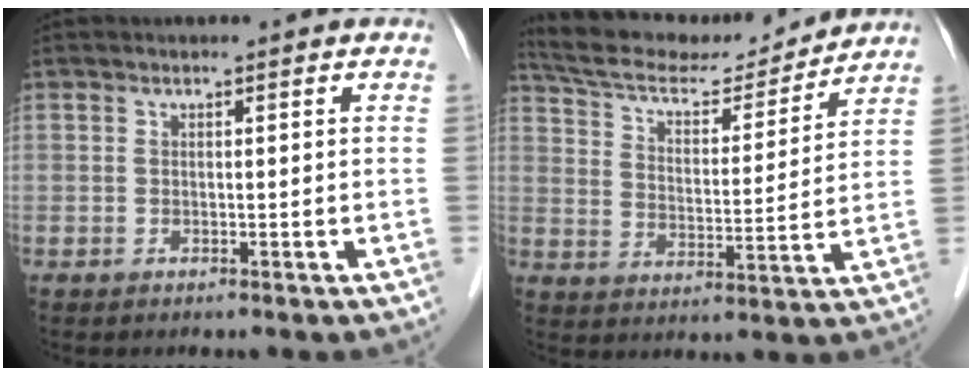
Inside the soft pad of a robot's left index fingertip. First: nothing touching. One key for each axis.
{"total": 16.7, "fx": 15.7, "fy": 2.5, "fz": 5.1, "tx": -0.090, "ty": 0.008, "tz": 0.250}